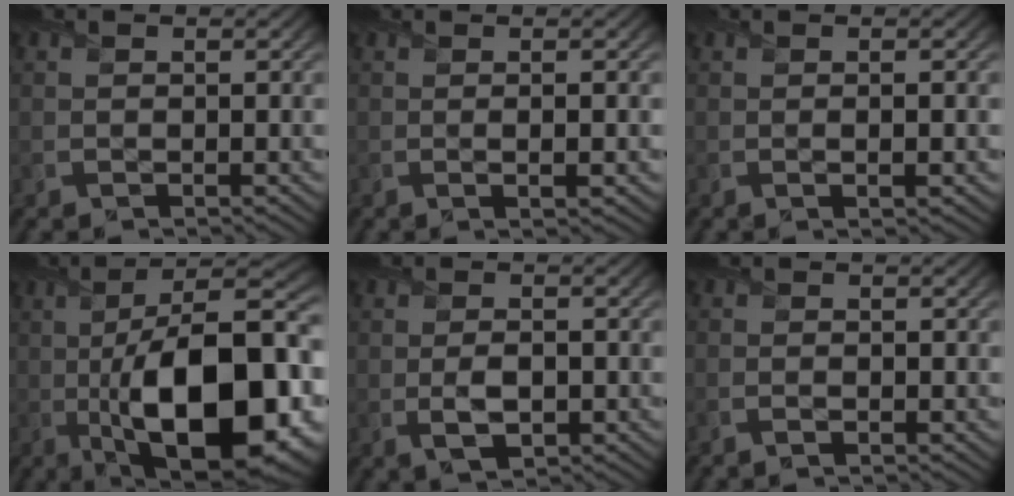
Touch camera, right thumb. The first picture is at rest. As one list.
[{"total": 2.7, "force": [0.2, 0.5, 2.7], "torque": [-0.038, 0.008, -0.003]}, {"total": 1.7, "force": [0.1, 0.3, 1.7], "torque": [-0.027, 0.003, -0.002]}, {"total": 20.9, "force": [-4.0, 8.9, 18.5], "torque": [-0.297, -0.004, -0.061]}, {"total": 3.5, "force": [-0.8, 1.9, 2.9], "torque": [-0.062, -0.010, -0.012]}, {"total": 1.0, "force": [-0.6, 0.2, 0.7], "torque": [-0.017, -0.002, -0.011]}]